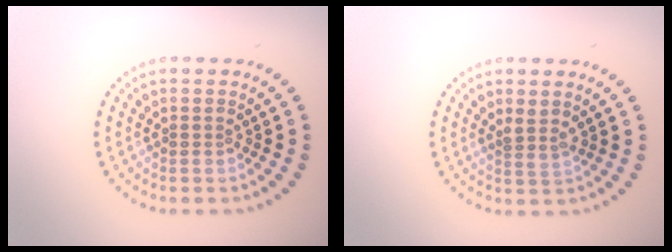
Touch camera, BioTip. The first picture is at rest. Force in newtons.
{"total": 1.4, "press": 1.0, "slide": 1.0}